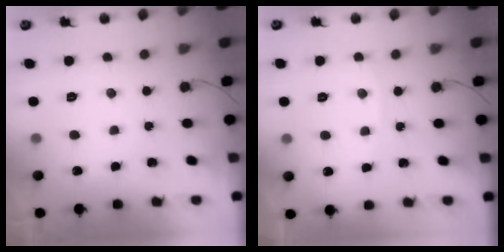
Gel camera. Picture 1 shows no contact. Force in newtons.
{"total": 4.4, "press": 4.3, "slide": 0.7}